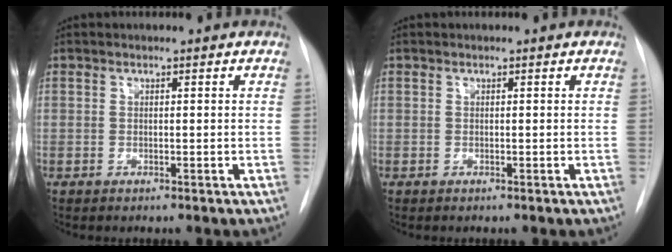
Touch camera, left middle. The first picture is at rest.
{"total": 0.0}